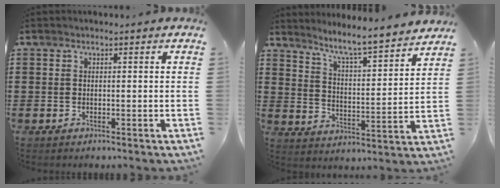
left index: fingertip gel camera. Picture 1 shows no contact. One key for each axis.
{"total": 6.4, "fx": 5.8, "fy": -0.4, "fz": 2.5, "tx": -0.074, "ty": -0.048, "tz": 0.094}